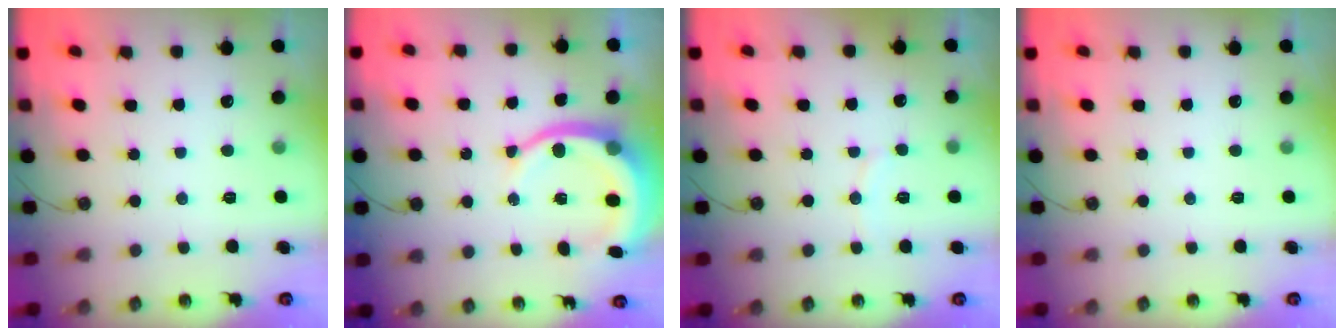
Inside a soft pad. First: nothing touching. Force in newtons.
{"total": 11.0, "press": 10.9, "slide": 2.0}
{"total": 5.9, "press": 5.9, "slide": 0.7}
{"total": 0.0}